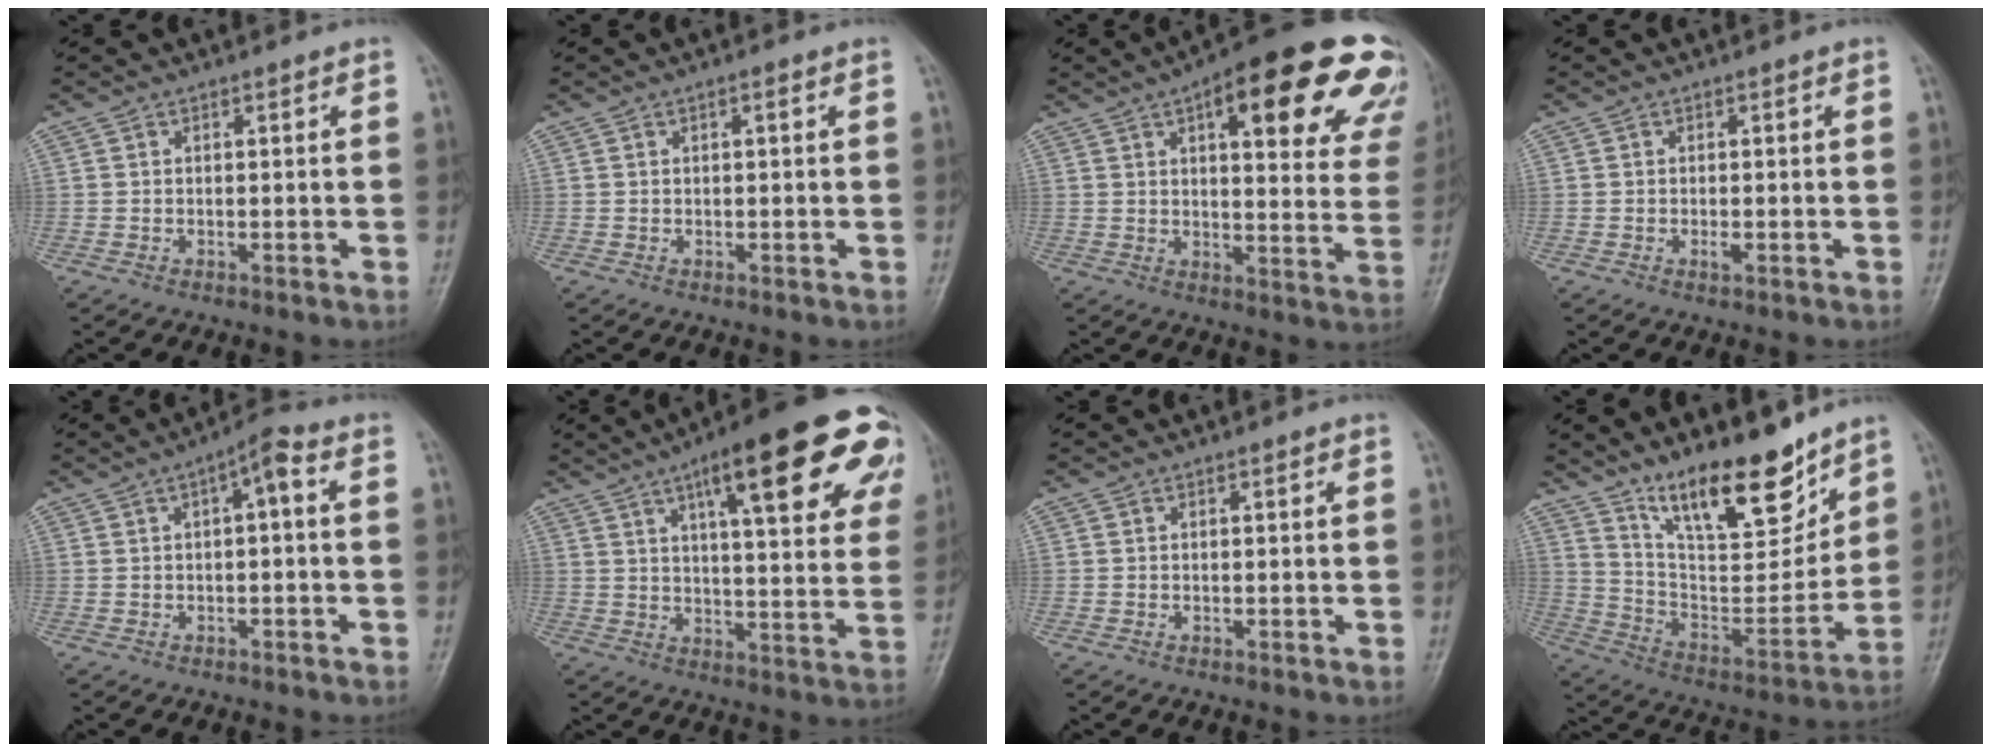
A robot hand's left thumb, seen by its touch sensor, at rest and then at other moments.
{"total": 0.9, "force": [0.3, 0.2, 0.8], "torque": [-0.016, 0.002, 0.002]}
{"total": 25.6, "force": [13.4, 8.4, 20.1], "torque": [-0.225, -0.018, 0.162]}
{"total": 1.2, "force": [-0.2, 0.5, 1.0], "torque": [-0.013, -0.001, -0.005]}
{"total": 4.3, "force": [0.5, 1.4, 4.0], "torque": [-0.055, 0.023, -0.001]}
{"total": 24.9, "force": [12.0, 6.8, 20.8], "torque": [-0.261, -0.011, 0.164]}
{"total": 0.0}
{"total": 18.8, "force": [13.5, 6.2, 11.6], "torque": [-0.140, -0.089, 0.239]}